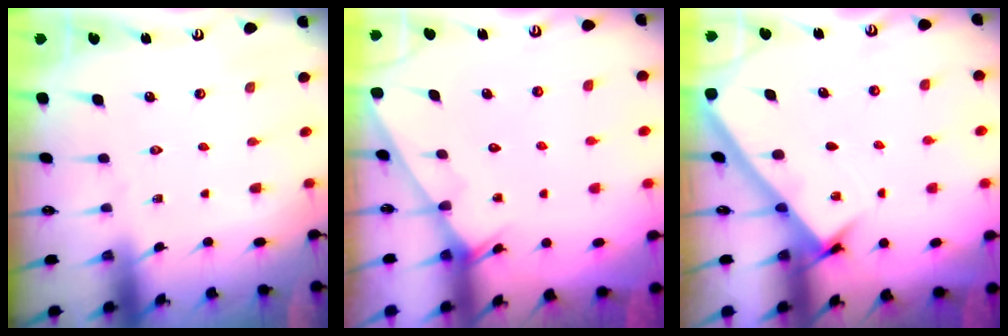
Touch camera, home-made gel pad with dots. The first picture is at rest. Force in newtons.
{"total": 2.7, "press": 2.7, "slide": 0.2}
{"total": 2.6, "press": 2.6, "slide": 0.3}